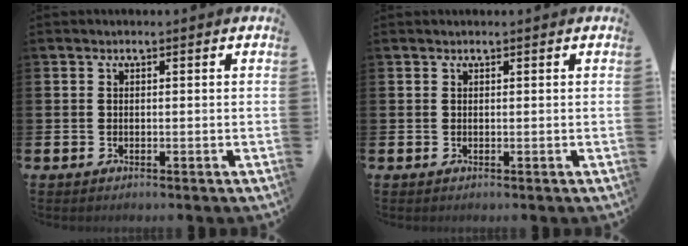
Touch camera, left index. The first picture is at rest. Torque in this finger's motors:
{"motor_torque": [-0.79, -0.51, -0.76, -0.05]}